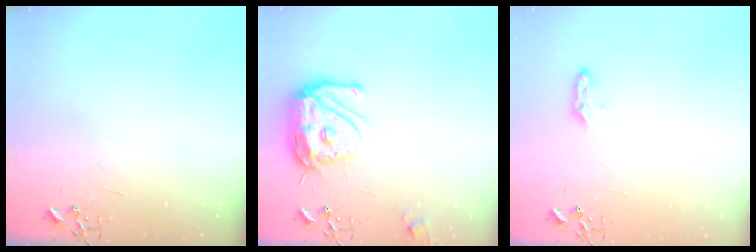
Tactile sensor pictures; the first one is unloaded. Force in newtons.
{"total": 16.6, "press": 16.5, "slide": 1.6}
{"total": 4.1, "press": 4.0, "slide": 0.6}